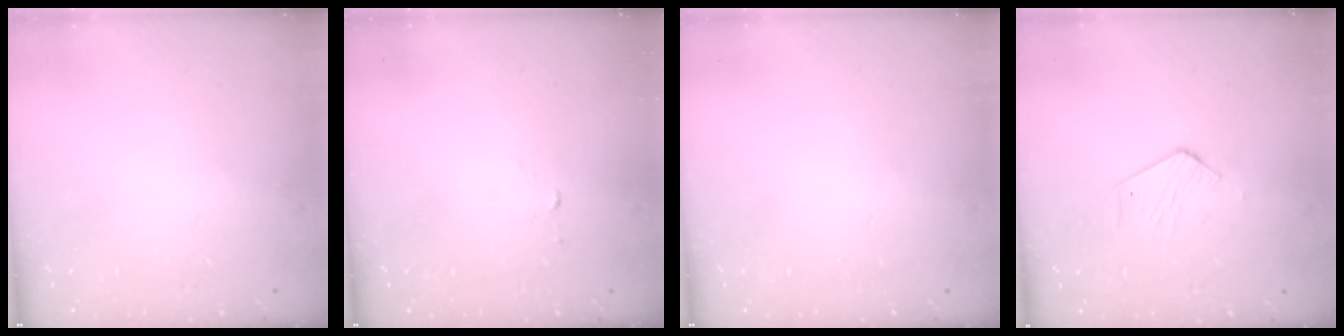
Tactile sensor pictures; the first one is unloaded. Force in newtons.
{"total": 2.5, "press": 2.5, "slide": 0.2}
{"total": 0.0}
{"total": 3.9, "press": 3.9, "slide": 0.5}